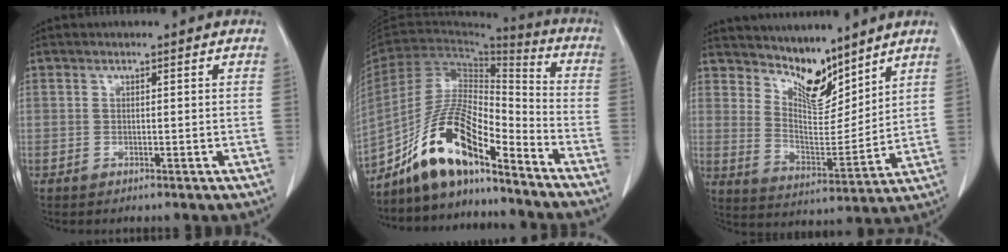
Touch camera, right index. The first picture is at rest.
{"total": 13.7, "force": [-10.4, 2.8, 8.4], "torque": [-0.165, 0.023, -0.188]}
{"total": 9.0, "force": [7.8, 2.7, 3.6], "torque": [-0.068, -0.006, 0.154]}